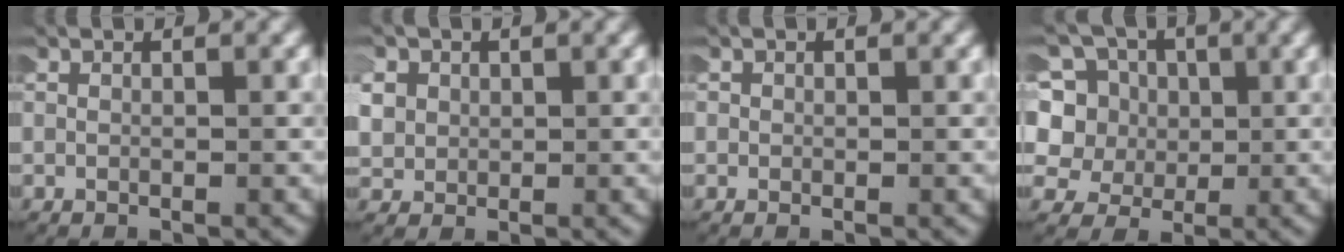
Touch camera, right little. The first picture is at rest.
{"total": 3.2, "force": [0.7, 2.8, 1.4], "torque": [-0.050, -0.002, 0.014]}
{"total": 0.7, "force": [0.0, 0.7, -0.2], "torque": [0.001, 0.001, -0.004]}
{"total": 9.5, "force": [0.2, 8.7, 3.9], "torque": [-0.126, -0.028, 0.004]}